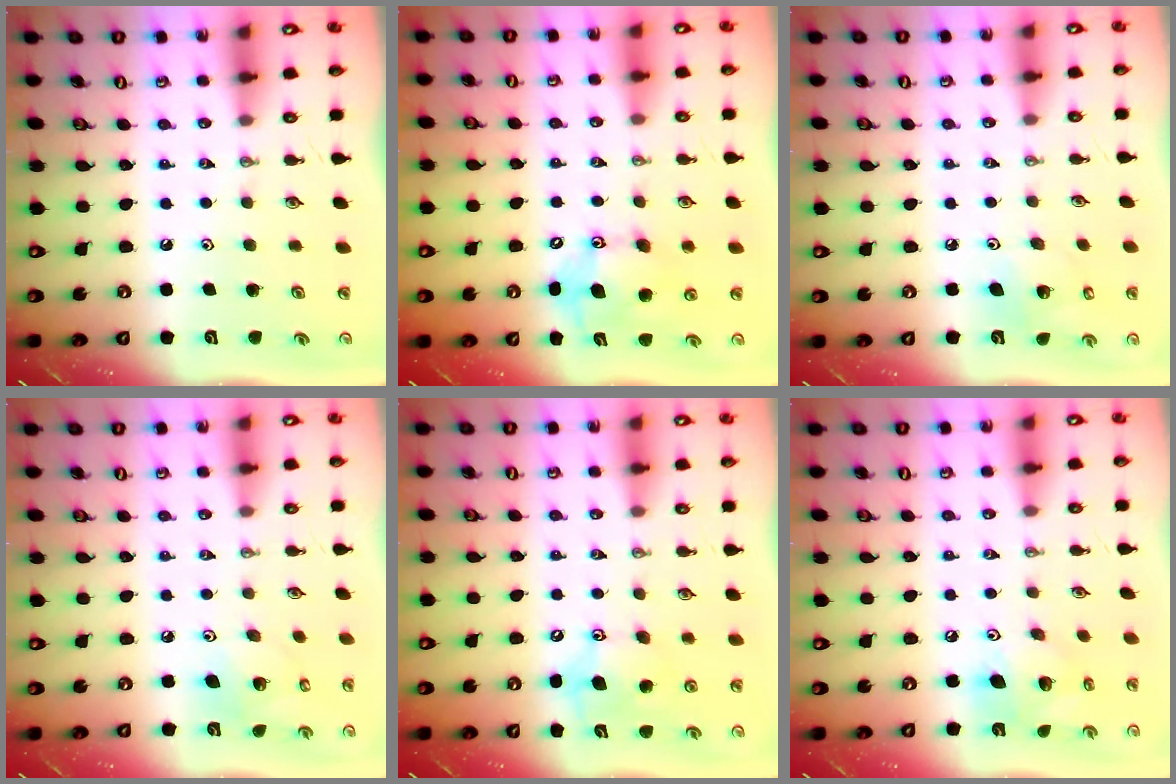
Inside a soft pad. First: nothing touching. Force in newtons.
{"total": 12.0, "press": 11.7, "slide": 2.5}
{"total": 6.4, "press": 6.3, "slide": 1.4}
{"total": 8.7, "press": 8.4, "slide": 1.9}
{"total": 9.6, "press": 9.3, "slide": 2.5}
{"total": 12.9, "press": 12.6, "slide": 2.5}